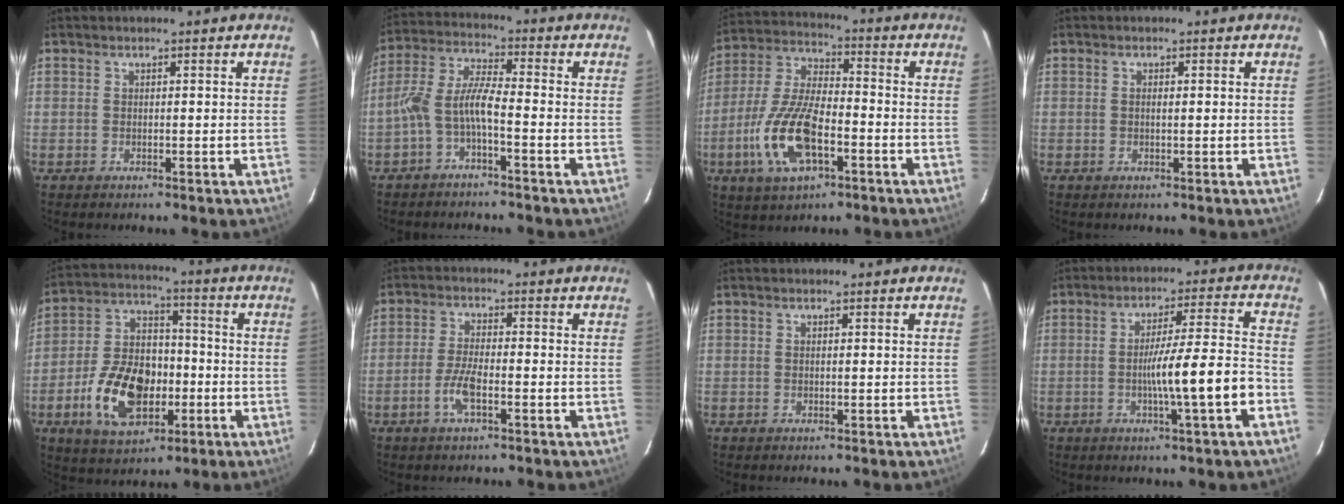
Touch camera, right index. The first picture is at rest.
{"total": 6.4, "force": [-2.8, 1.3, 5.6], "torque": [-0.134, 0.016, -0.056]}
{"total": 15.4, "force": [-5.7, 6.4, 12.8], "torque": [-0.280, -0.008, -0.106]}
{"total": 0.8, "force": [0.1, 0.2, 0.8], "torque": [-0.015, 0.002, 0.001]}
{"total": 16.3, "force": [-5.3, 10.2, 11.5], "torque": [-0.240, 0.011, -0.081]}
{"total": 5.1, "force": [-2.4, 1.2, 4.3], "torque": [-0.096, -0.002, -0.048]}
{"total": 0.0}
{"total": 10.4, "force": [-3.5, -0.8, 9.8], "torque": [-0.152, -0.007, -0.052]}